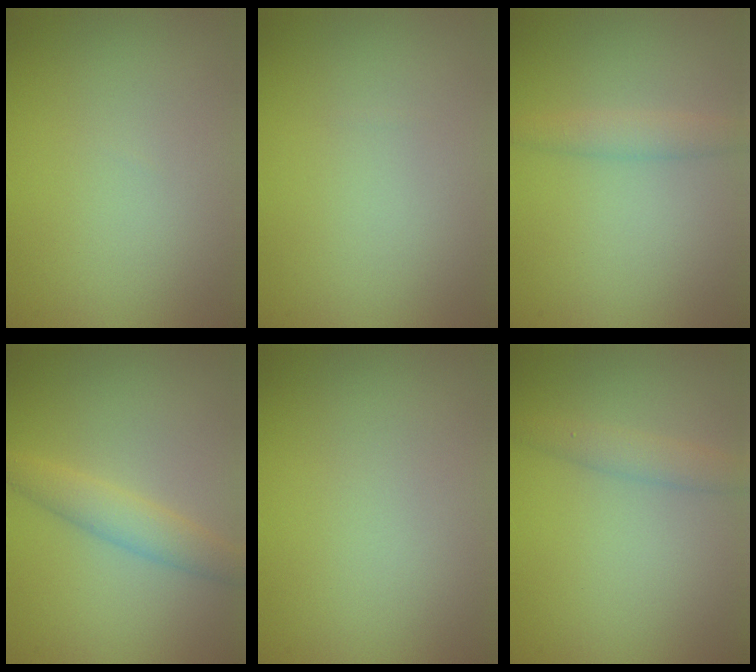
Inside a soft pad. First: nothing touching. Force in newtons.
{"total": 0.0}
{"total": 1.7, "press": 1.7, "slide": 0.1}
{"total": 2.7, "press": 2.7, "slide": 0.1}
{"total": 0.0}
{"total": 1.8, "press": 1.8, "slide": 0.1}